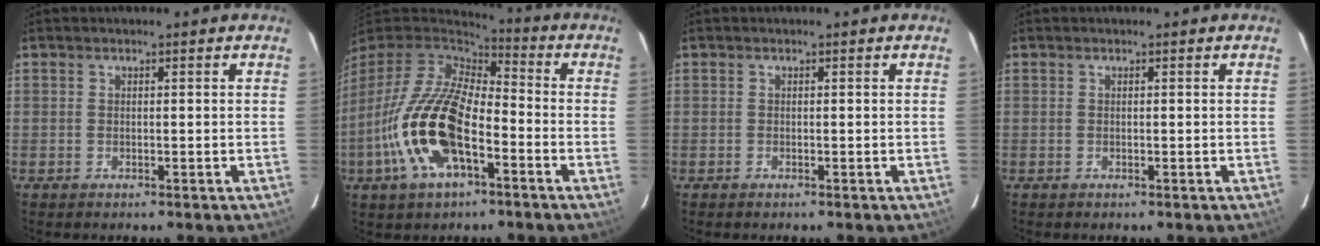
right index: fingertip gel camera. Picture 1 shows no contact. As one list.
[{"total": 18.6, "force": [-6.3, 8.5, 15.3], "torque": [-0.323, -0.017, -0.123]}, {"total": 0.0}, {"total": 0.0}]